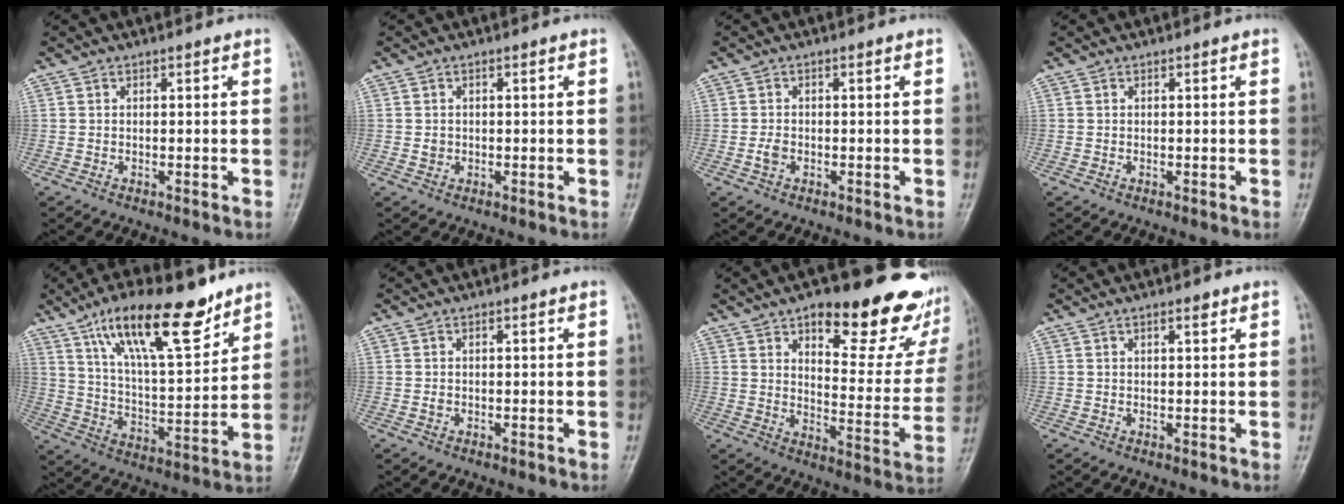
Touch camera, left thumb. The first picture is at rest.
{"total": 1.2, "force": [-0.1, 1.1, 0.5], "torque": [-0.003, 0.002, 0.001]}
{"total": 1.8, "force": [-0.6, 1.2, 1.2], "torque": [-0.022, 0.003, -0.014]}
{"total": 0.0}
{"total": 19.2, "force": [12.4, 6.1, 13.4], "torque": [-0.195, -0.055, 0.219]}
{"total": 0.7, "force": [0.0, 0.5, 0.5], "torque": [-0.005, 0.000, 0.002]}
{"total": 24.2, "force": [14.2, 9.4, 17.3], "torque": [-0.170, -0.059, 0.192]}
{"total": 1.6, "force": [1.0, 0.5, 1.2], "torque": [-0.013, -0.003, 0.014]}